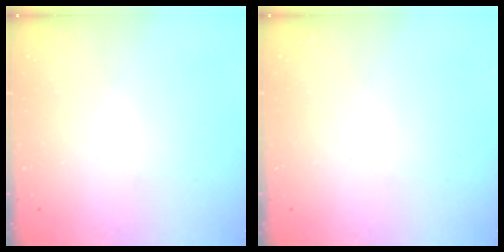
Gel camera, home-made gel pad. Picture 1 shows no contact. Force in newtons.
{"total": 0.0}